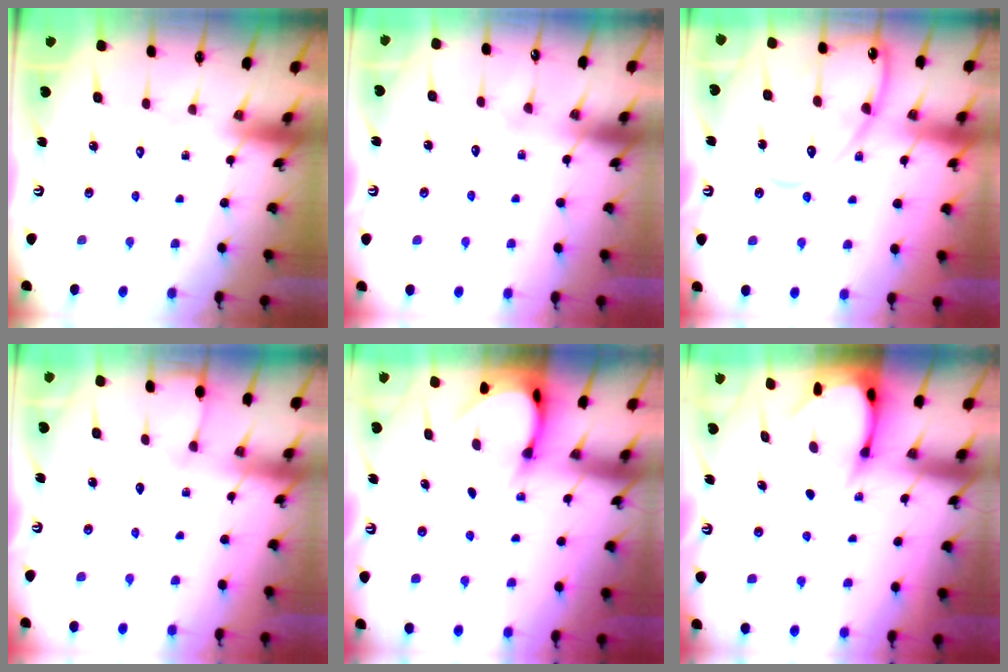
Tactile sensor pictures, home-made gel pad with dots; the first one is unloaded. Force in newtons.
{"total": 5.0, "press": 5.0, "slide": 0.5}
{"total": 13.3, "press": 13.3, "slide": 1.3}
{"total": 2.7, "press": 2.7, "slide": 0.5}
{"total": 3.9, "press": 3.9, "slide": 0.4}
{"total": 4.0, "press": 4.0, "slide": 0.4}